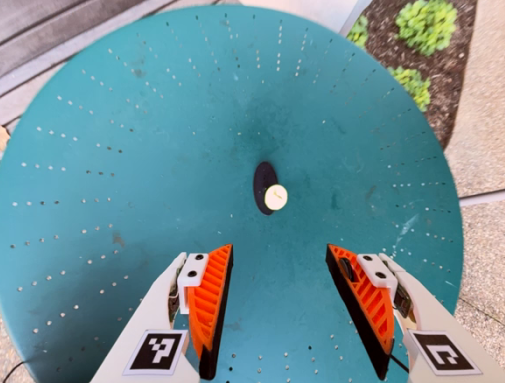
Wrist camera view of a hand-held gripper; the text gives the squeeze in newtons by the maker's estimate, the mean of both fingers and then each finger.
{"total": 0.0}